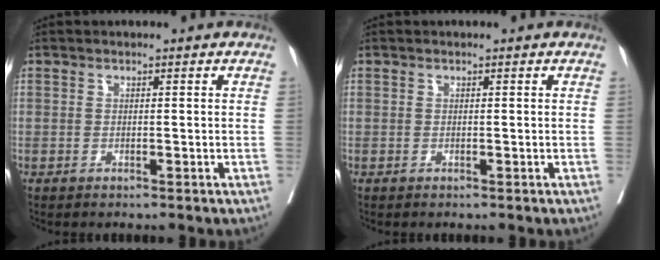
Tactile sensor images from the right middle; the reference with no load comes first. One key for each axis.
{"total": 0.0}